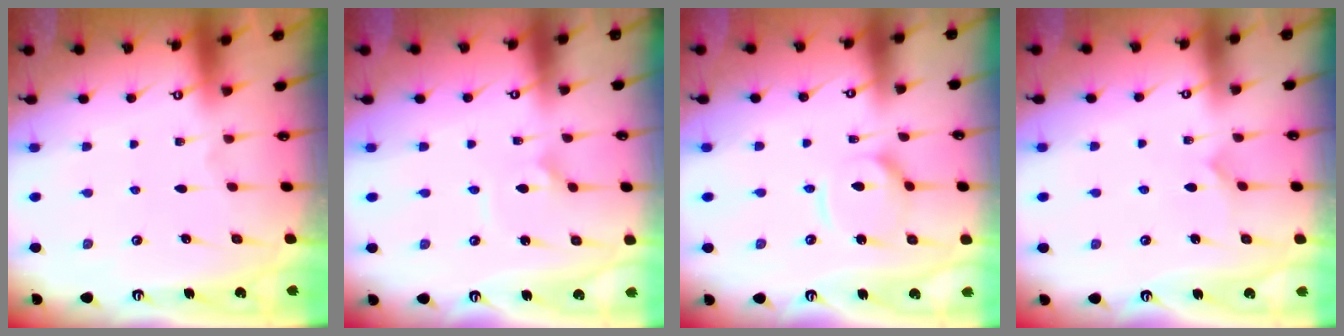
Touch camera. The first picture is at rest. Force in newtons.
{"total": 1.9, "press": 1.9, "slide": 0.1}
{"total": 9.2, "press": 9.1, "slide": 0.9}
{"total": 3.4, "press": 3.4, "slide": 0.3}